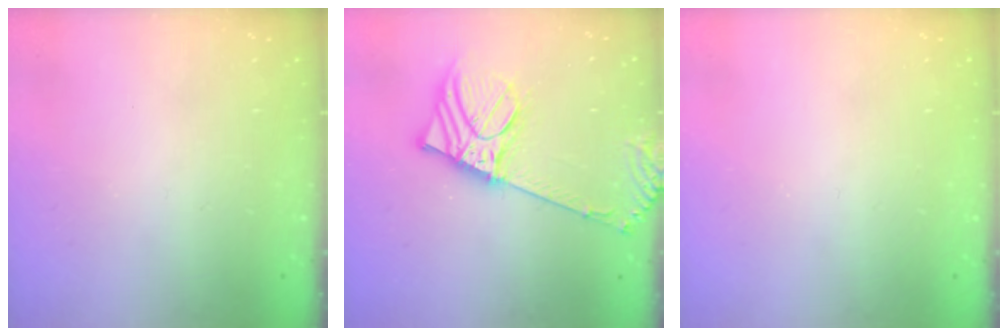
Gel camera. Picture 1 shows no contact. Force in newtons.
{"total": 12.1, "press": 11.8, "slide": 2.5}
{"total": 0.0}